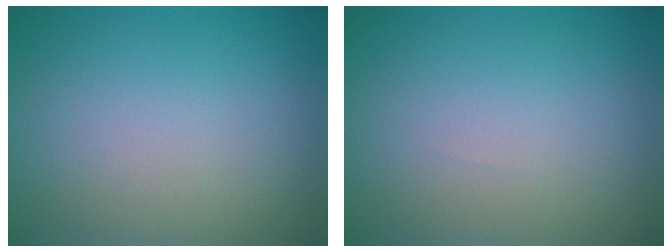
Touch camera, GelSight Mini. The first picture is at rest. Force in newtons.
{"total": 0.0}